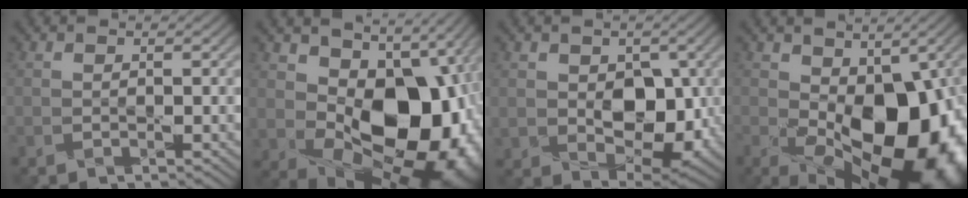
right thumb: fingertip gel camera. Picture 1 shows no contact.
{"total": 17.3, "force": [0.9, 12.0, 12.3], "torque": [-0.155, -0.035, 0.035]}
{"total": 8.0, "force": [0.2, 5.7, 5.5], "torque": [-0.102, -0.024, 0.010]}
{"total": 18.1, "force": [-2.3, 10.7, 14.4], "torque": [-0.208, -0.052, -0.004]}